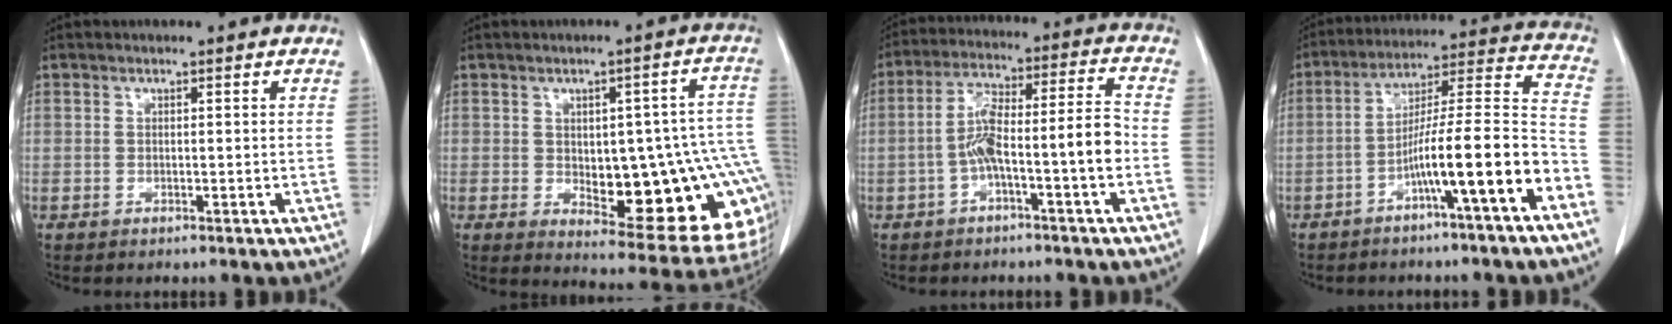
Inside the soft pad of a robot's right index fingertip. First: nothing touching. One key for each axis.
{"total": 20.8, "fx": -2.9, "fy": 6.9, "fz": 19.4, "tx": -0.167, "ty": 0.025, "tz": -0.009}
{"total": 10.0, "fx": -3.1, "fy": 0.7, "fz": 9.5, "tx": -0.170, "ty": 0.036, "tz": -0.052}
{"total": 14.3, "fx": -6.7, "fy": -0.1, "fz": 12.6, "tx": -0.198, "ty": 0.023, "tz": -0.109}